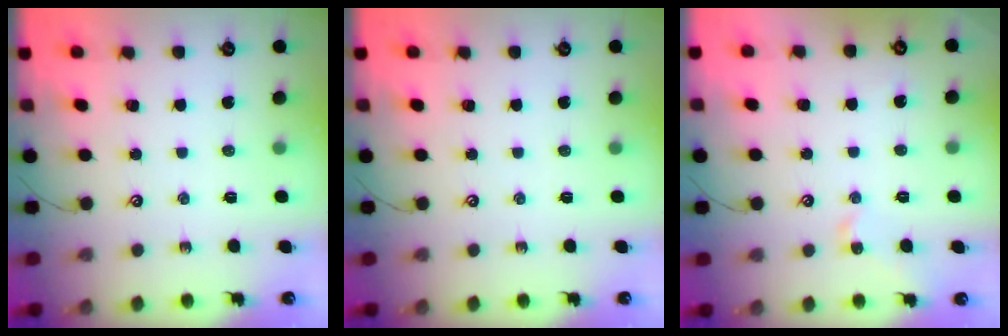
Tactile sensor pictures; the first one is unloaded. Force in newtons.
{"total": 0.0}
{"total": 1.6, "press": 1.5, "slide": 0.4}